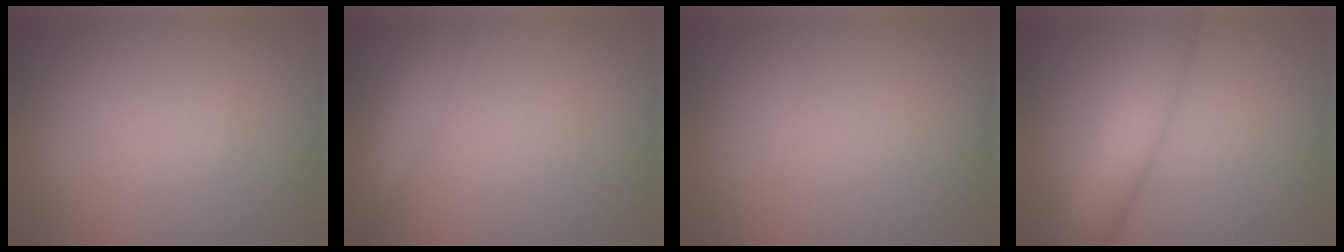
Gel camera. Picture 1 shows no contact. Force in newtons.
{"total": 2.0, "press": 2.0, "slide": 0.0}
{"total": 0.0}
{"total": 5.6, "press": 5.6, "slide": 0.2}